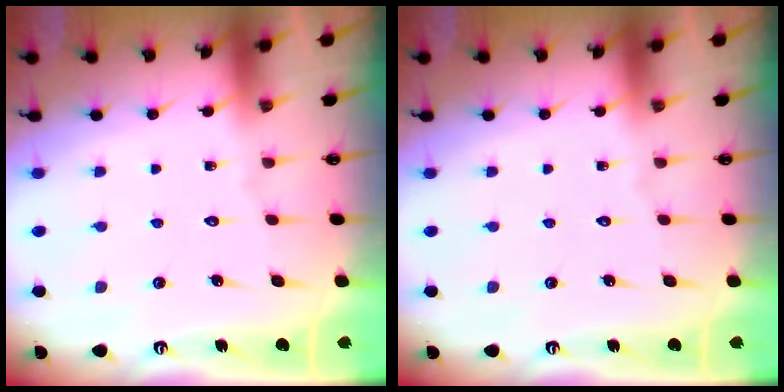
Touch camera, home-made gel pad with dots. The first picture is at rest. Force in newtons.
{"total": 0.0}